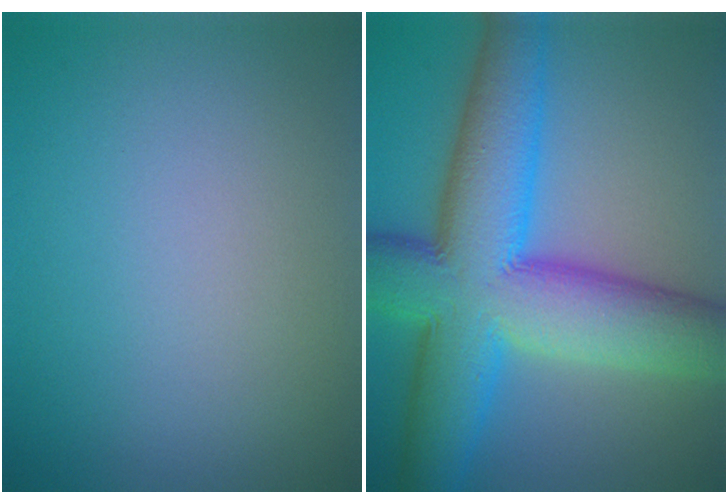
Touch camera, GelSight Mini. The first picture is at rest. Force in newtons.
{"total": 13.9, "press": 13.9, "slide": 0.2}